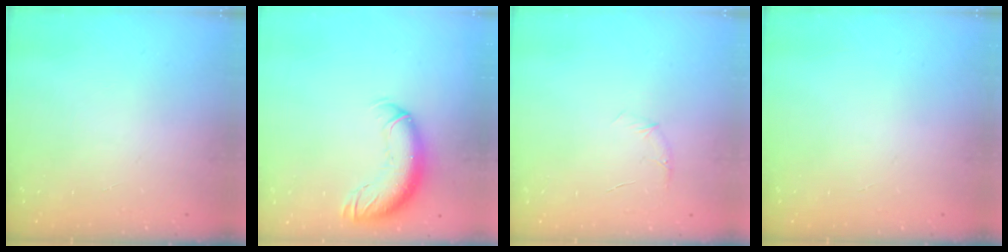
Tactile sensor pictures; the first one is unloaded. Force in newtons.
{"total": 13.1, "press": 12.8, "slide": 2.9}
{"total": 5.2, "press": 5.0, "slide": 1.5}
{"total": 0.0}